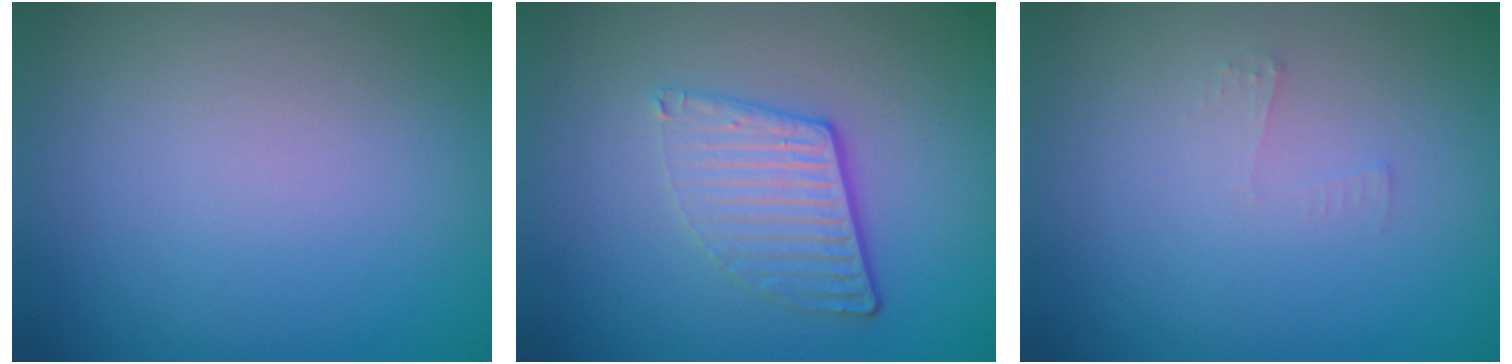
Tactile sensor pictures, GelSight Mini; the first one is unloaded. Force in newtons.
{"total": 3.7, "press": 2.7, "slide": 2.5}
{"total": 0.7, "press": 0.7, "slide": 0.1}